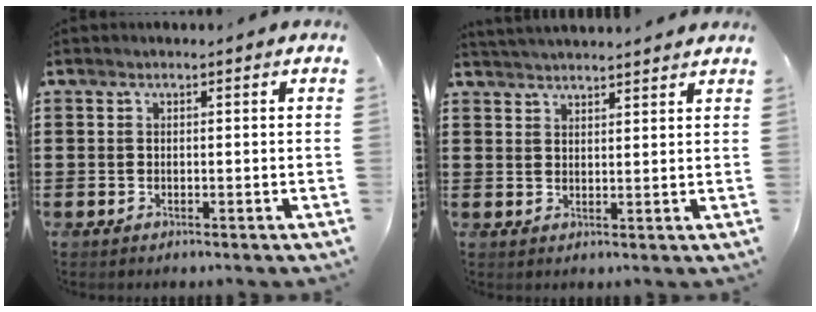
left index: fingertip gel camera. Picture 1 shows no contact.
{"total": 2.7, "force": [2.7, -0.3, 0.0], "torque": [-0.008, -0.005, 0.051]}